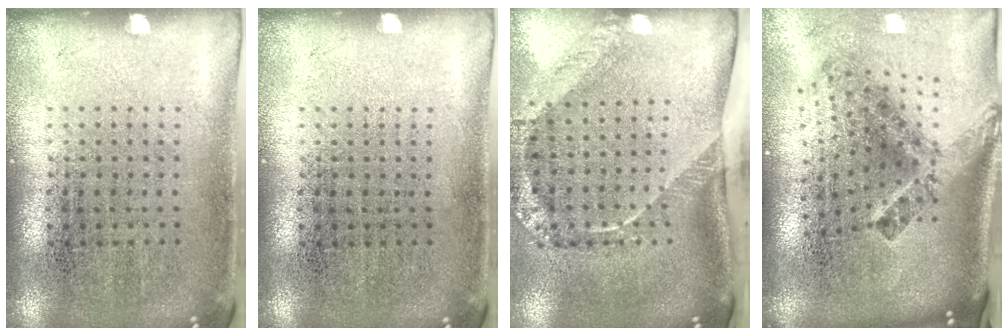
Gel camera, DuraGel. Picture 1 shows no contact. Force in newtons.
{"total": 0.0}
{"total": 2.6, "press": 1.7, "slide": 2.0}
{"total": 2.9, "press": 1.7, "slide": 2.4}